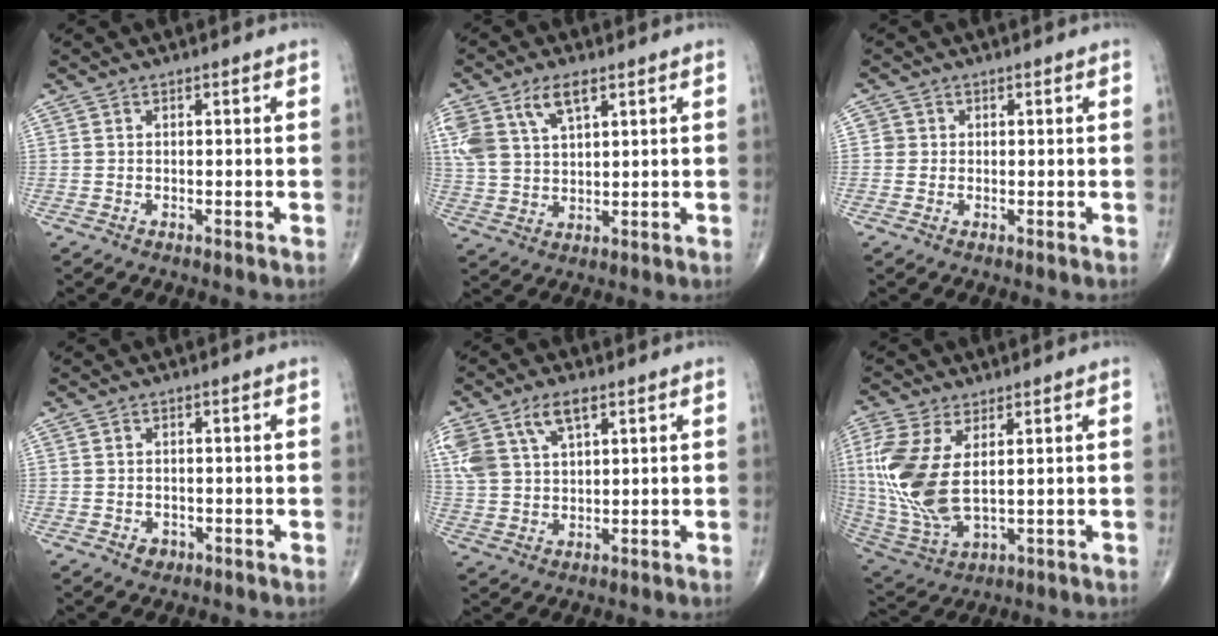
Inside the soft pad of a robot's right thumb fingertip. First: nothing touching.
{"total": 10.5, "force": [5.2, 5.3, 7.5], "torque": [-0.159, -0.005, 0.109]}
{"total": 1.4, "force": [0.0, 1.4, 0.1], "torque": [0.009, 0.004, -0.002]}
{"total": 1.8, "force": [-0.7, 1.4, 0.7], "torque": [-0.005, 0.002, -0.007]}
{"total": 10.7, "force": [5.3, 5.6, 7.5], "torque": [-0.159, -0.003, 0.110]}
{"total": 15.6, "force": [2.6, 7.7, 13.4], "torque": [-0.314, -0.015, 0.067]}